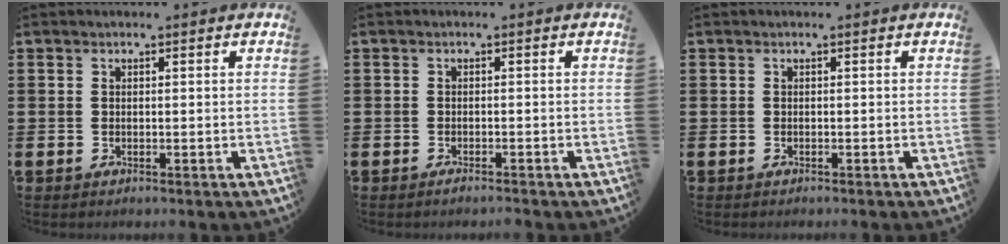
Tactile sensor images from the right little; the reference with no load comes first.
{"total": 0.9, "force": [-0.9, 0.1, 0.4], "torque": [-0.009, -0.005, -0.016]}
{"total": 0.0}